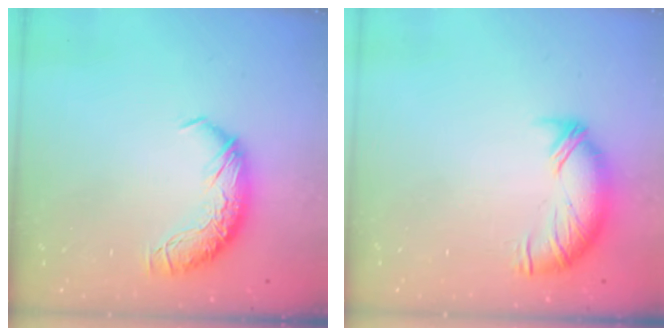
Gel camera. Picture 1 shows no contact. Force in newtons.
{"total": 3.2, "press": 2.5, "slide": 2.0}